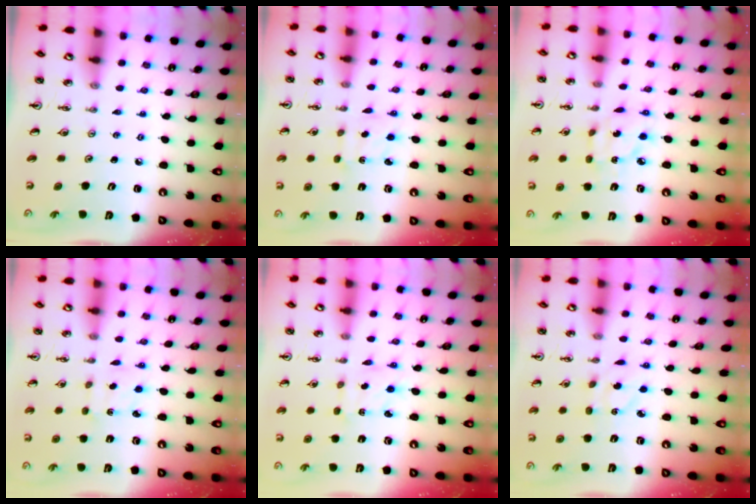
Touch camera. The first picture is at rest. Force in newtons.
{"total": 1.9, "press": 1.8, "slide": 0.6}
{"total": 7.6, "press": 7.6, "slide": 0.4}
{"total": 1.6, "press": 1.5, "slide": 0.6}
{"total": 2.0, "press": 1.9, "slide": 0.8}
{"total": 3.6, "press": 3.5, "slide": 0.8}